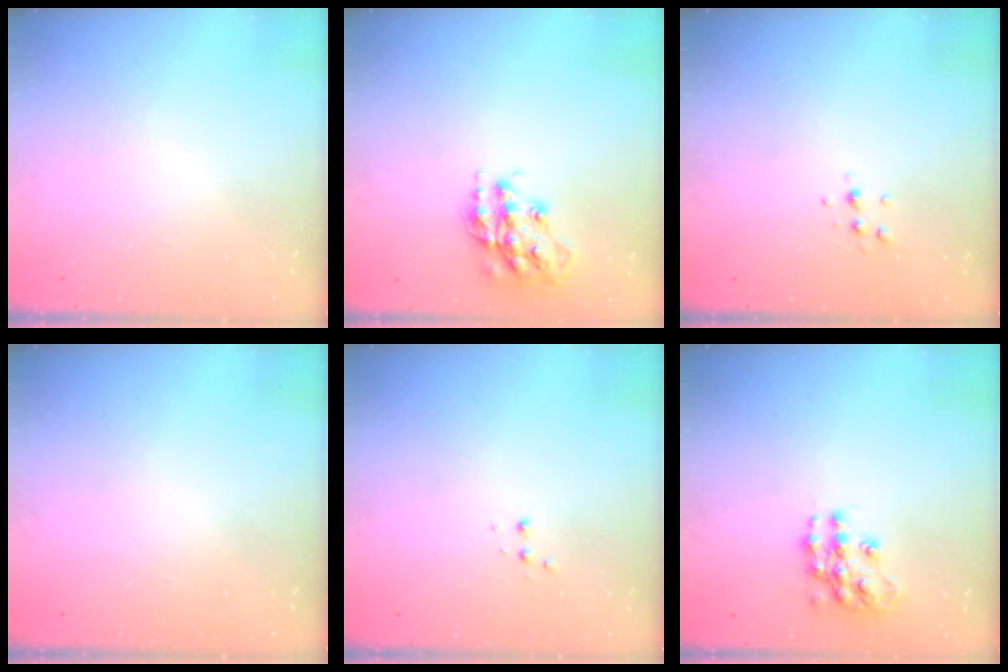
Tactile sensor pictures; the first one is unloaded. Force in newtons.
{"total": 14.6, "press": 14.5, "slide": 0.7}
{"total": 4.7, "press": 4.4, "slide": 1.6}
{"total": 0.0}
{"total": 2.5, "press": 2.4, "slide": 0.8}
{"total": 11.8, "press": 11.7, "slide": 0.6}